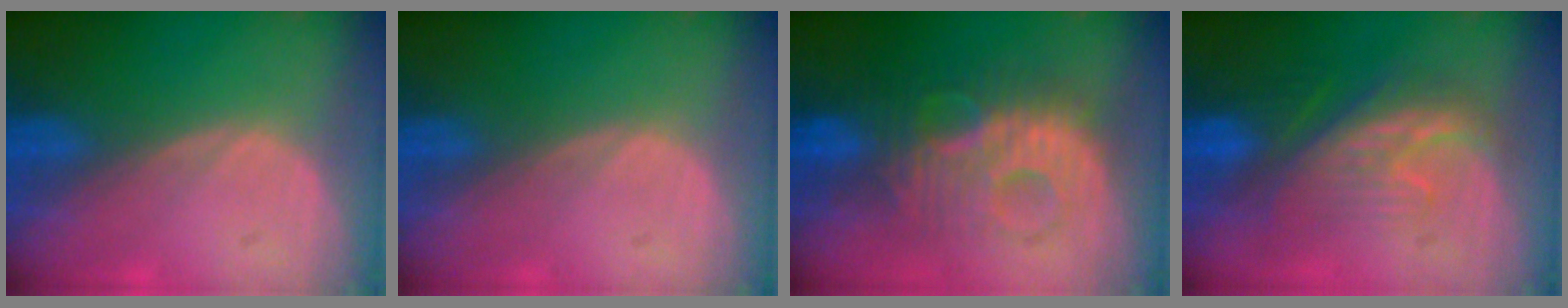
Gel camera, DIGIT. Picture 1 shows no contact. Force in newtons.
{"total": 0.0}
{"total": 9.4, "press": 9.4, "slide": 0.8}
{"total": 8.2, "press": 8.0, "slide": 1.6}